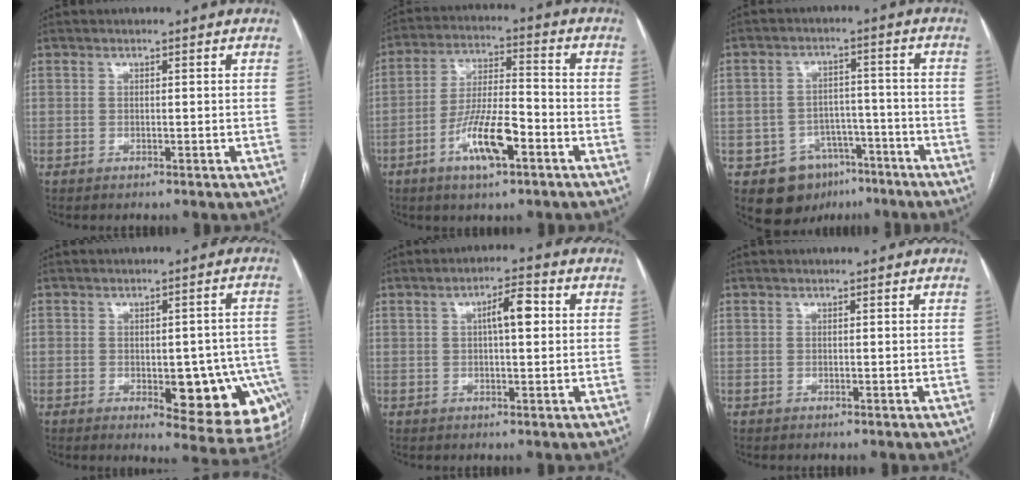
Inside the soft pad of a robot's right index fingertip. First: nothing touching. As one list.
[{"total": 10.5, "force": [-4.8, 2.5, 9.0], "torque": [-0.177, 0.000, -0.085]}, {"total": 9.2, "force": [-5.4, 7.1, 2.2], "torque": [-0.025, 0.028, -0.071]}, {"total": 14.4, "force": [-4.7, 6.6, 11.8], "torque": [-0.098, 0.022, -0.045]}, {"total": 4.9, "force": [1.0, 1.2, 4.7], "torque": [-0.077, 0.015, 0.014]}, {"total": 0.0}]